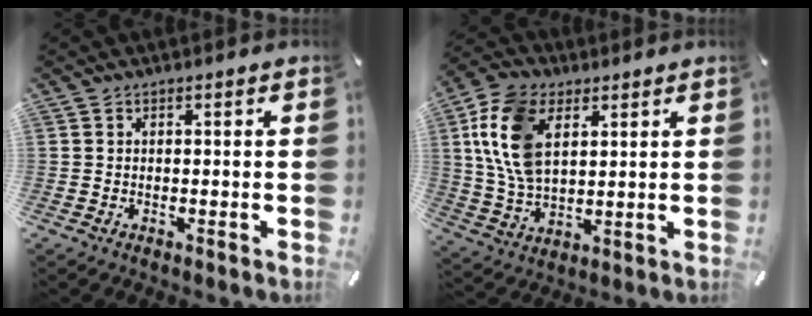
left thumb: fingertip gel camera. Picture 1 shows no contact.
{"total": 13.7, "force": [4.6, 9.0, 9.2], "torque": [-0.231, -0.002, 0.082]}